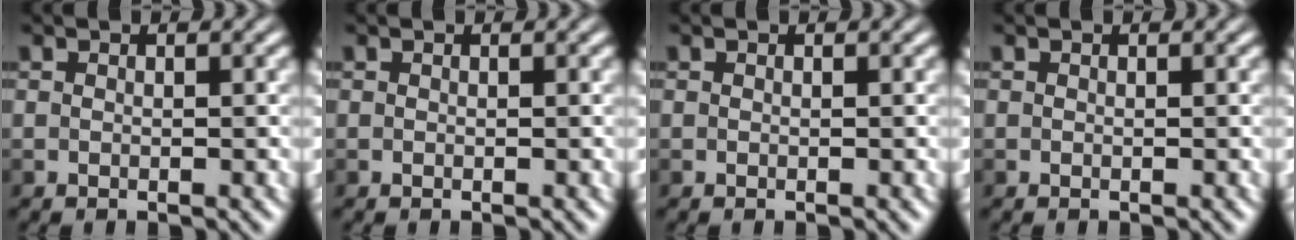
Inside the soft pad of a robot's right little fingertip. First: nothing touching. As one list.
[{"total": 0.0}, {"total": 0.0}, {"total": 0.0}]